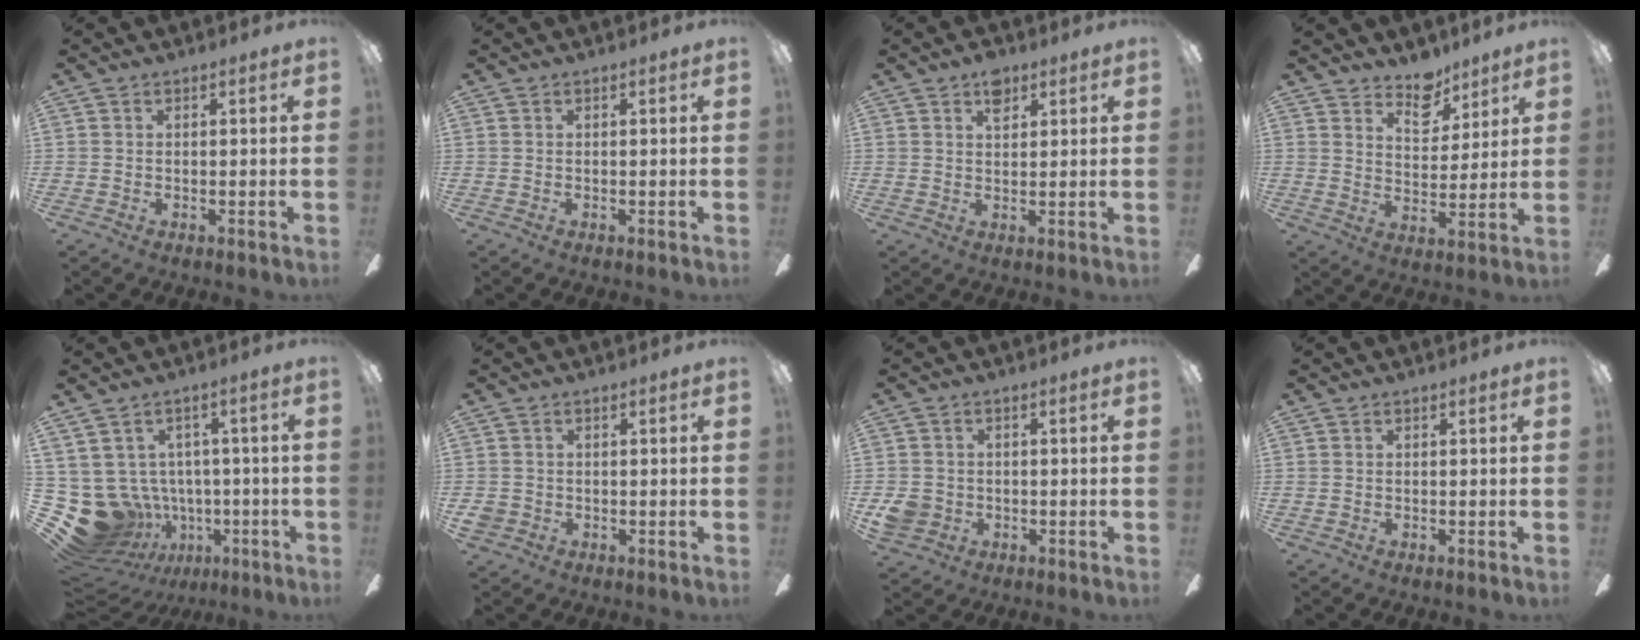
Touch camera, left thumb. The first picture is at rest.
{"total": 0.0}
{"total": 4.6, "force": [2.8, 2.6, 2.6], "torque": [-0.032, -0.006, 0.046]}
{"total": 8.5, "force": [6.6, 4.5, 2.8], "torque": [-0.038, -0.038, 0.120]}
{"total": 13.1, "force": [-2.7, 11.8, 4.8], "torque": [-0.147, 0.000, -0.020]}
{"total": 2.5, "force": [-0.5, 2.4, 0.6], "torque": [-0.011, 0.005, -0.009]}
{"total": 5.0, "force": [-1.0, 4.6, 1.7], "torque": [-0.039, 0.009, -0.017]}
{"total": 0.0}